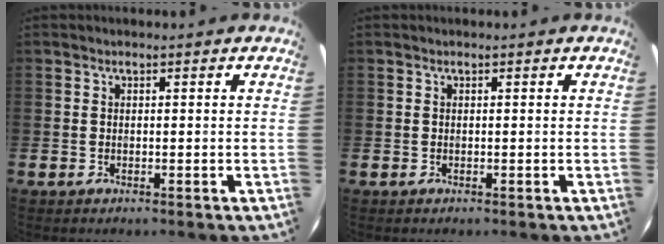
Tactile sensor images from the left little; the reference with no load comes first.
{"total": 0.0}